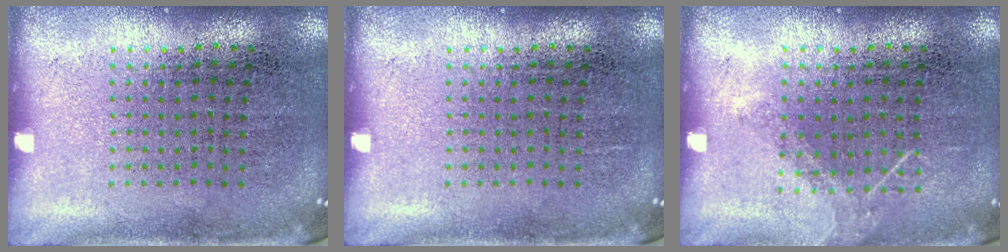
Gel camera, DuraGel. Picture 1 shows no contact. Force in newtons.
{"total": 0.0}
{"total": 1.0, "press": 0.9, "slide": 0.3}